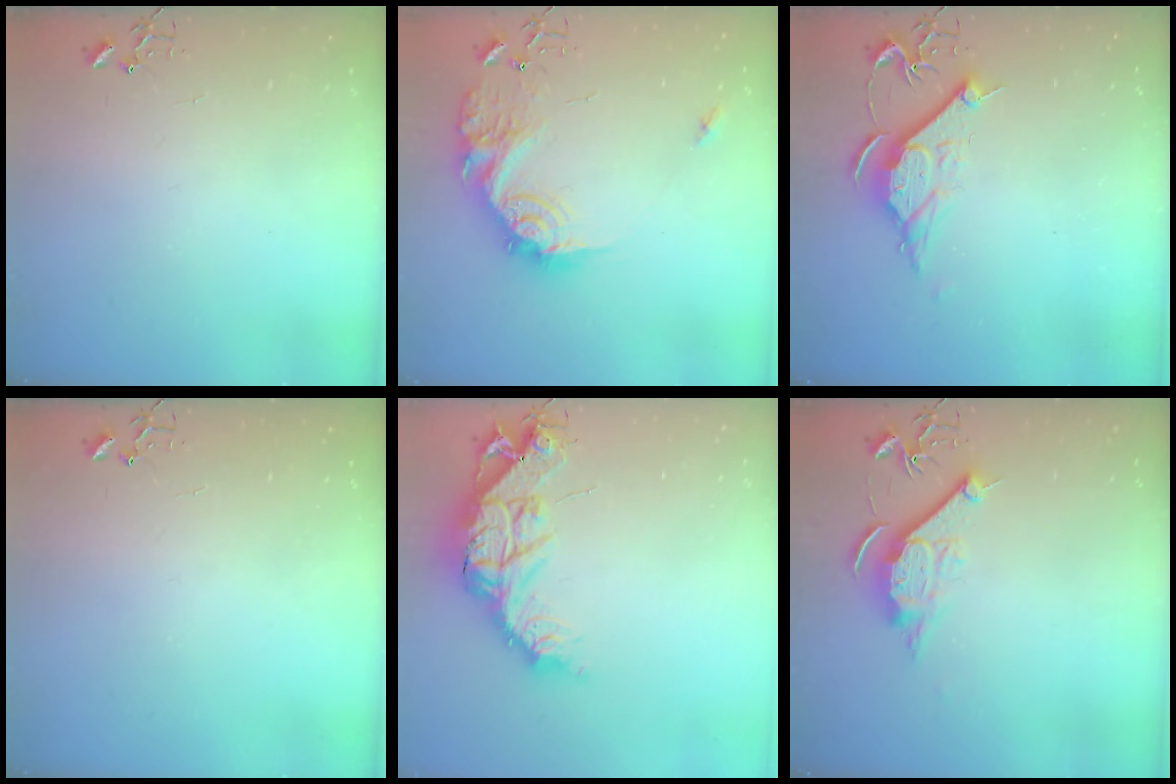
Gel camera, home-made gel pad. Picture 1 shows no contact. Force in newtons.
{"total": 19.2, "press": 19.2, "slide": 1.0}
{"total": 10.7, "press": 10.7, "slide": 0.7}
{"total": 0.0}
{"total": 16.2, "press": 16.2, "slide": 1.5}
{"total": 10.7, "press": 10.7, "slide": 1.1}